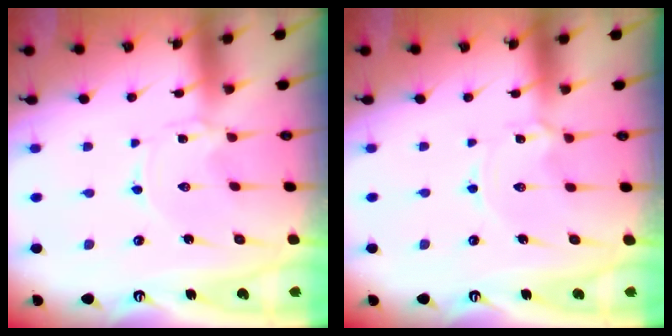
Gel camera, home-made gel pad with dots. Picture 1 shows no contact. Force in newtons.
{"total": 1.5, "press": 1.5, "slide": 0.2}